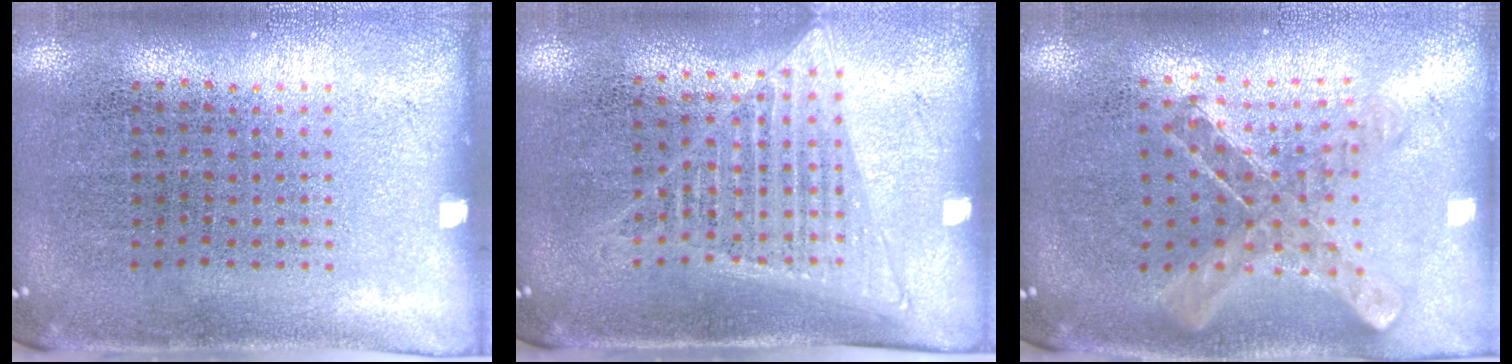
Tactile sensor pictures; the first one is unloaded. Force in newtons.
{"total": 1.4, "press": 1.2, "slide": 0.6}
{"total": 0.9, "press": 0.9, "slide": 0.0}